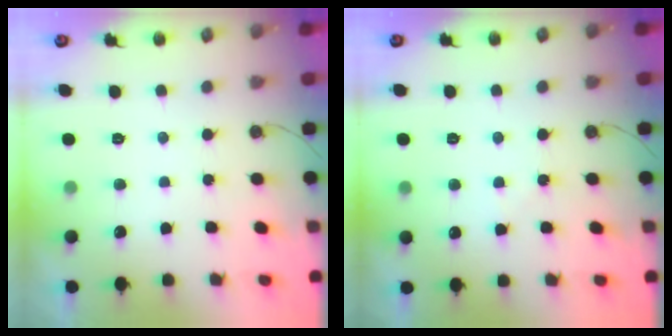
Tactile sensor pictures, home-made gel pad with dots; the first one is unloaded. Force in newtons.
{"total": 3.1, "press": 3.1, "slide": 0.6}